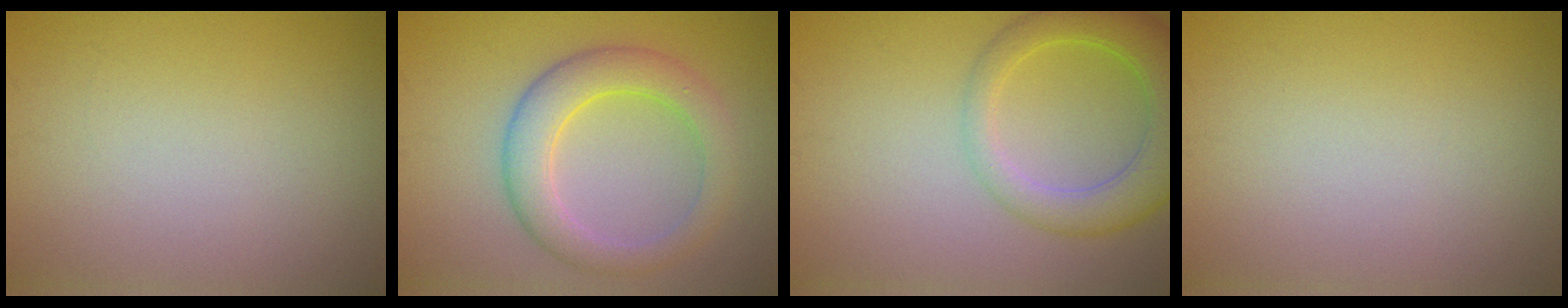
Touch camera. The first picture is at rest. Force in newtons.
{"total": 5.0, "press": 5.0, "slide": 0.1}
{"total": 5.5, "press": 5.5, "slide": 0.3}
{"total": 0.0}